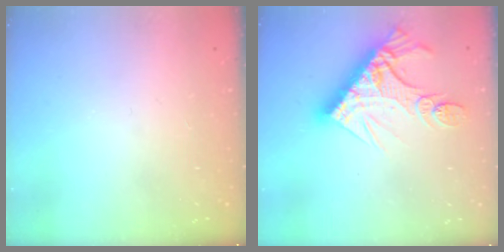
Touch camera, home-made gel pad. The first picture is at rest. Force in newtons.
{"total": 16.2, "press": 16.2, "slide": 1.5}